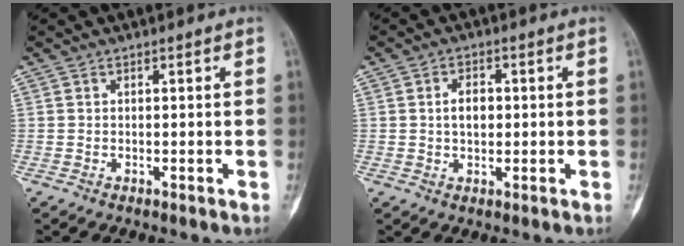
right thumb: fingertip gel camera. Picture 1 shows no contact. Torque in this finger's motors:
{"motor_torque": [0.80, 0.57, 0.24, -0.24, 0.22]}